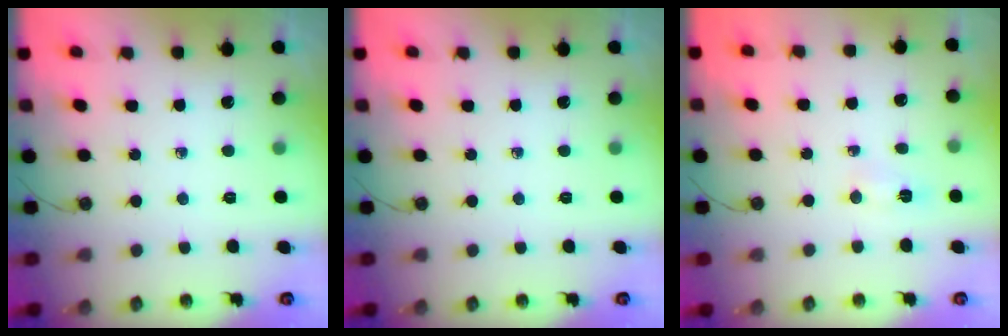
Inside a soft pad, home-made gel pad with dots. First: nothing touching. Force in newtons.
{"total": 0.0}
{"total": 2.7, "press": 2.6, "slide": 0.3}